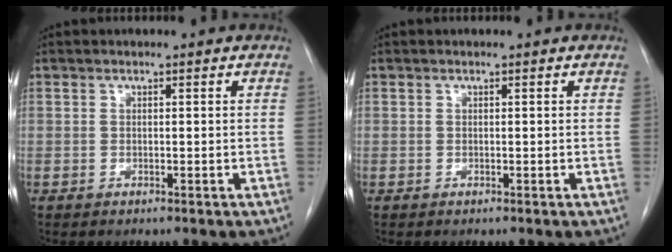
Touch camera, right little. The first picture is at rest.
{"total": 0.0}